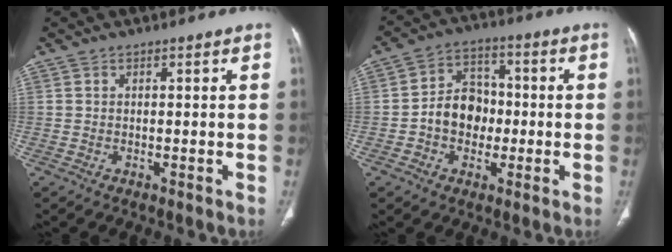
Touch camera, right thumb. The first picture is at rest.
{"total": 9.3, "force": [-1.4, 7.5, 5.4], "torque": [-0.056, 0.030, -0.032]}